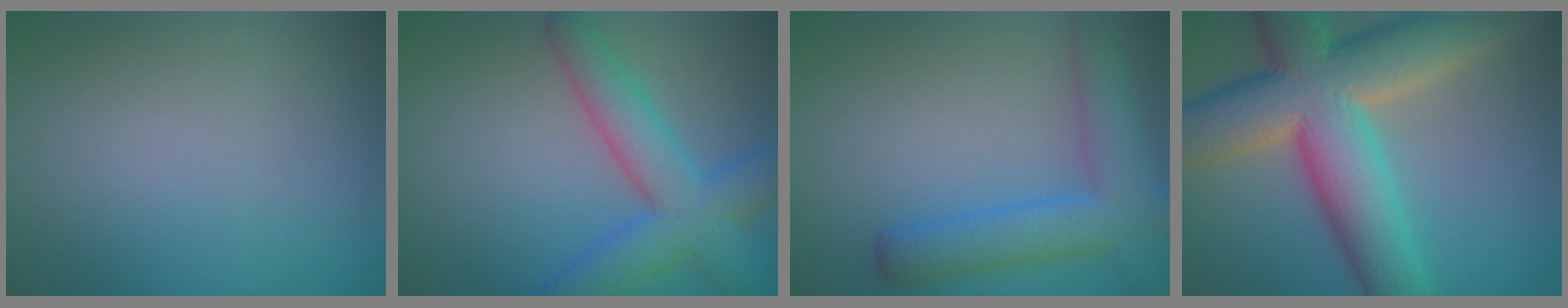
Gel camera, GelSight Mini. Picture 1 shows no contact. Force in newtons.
{"total": 6.8, "press": 6.8, "slide": 0.3}
{"total": 6.0, "press": 6.0, "slide": 0.3}
{"total": 14.0, "press": 14.0, "slide": 1.1}